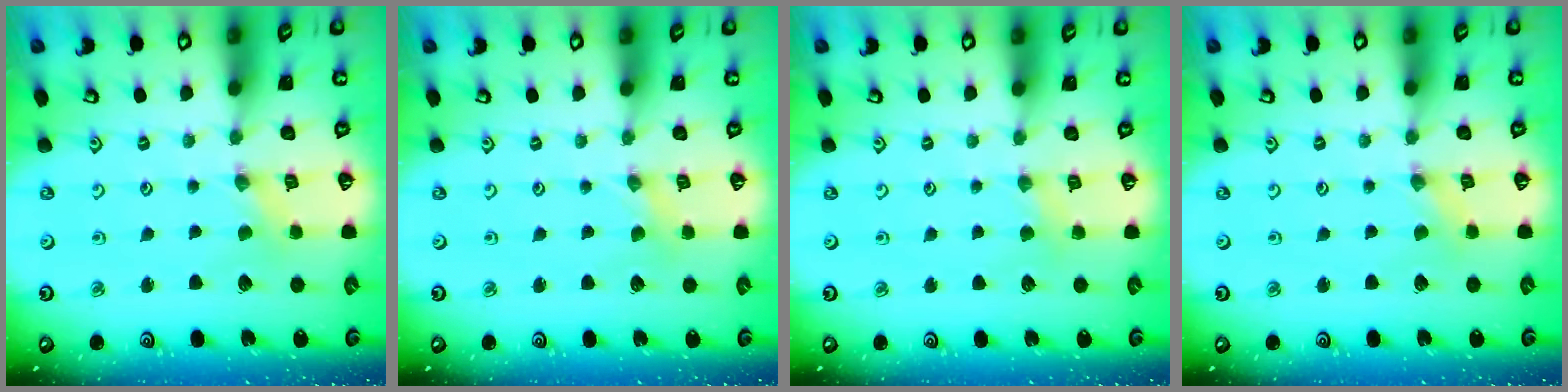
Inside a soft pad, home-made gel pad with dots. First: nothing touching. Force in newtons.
{"total": 0.0}
{"total": 2.9, "press": 2.9, "slide": 0.4}
{"total": 0.0}